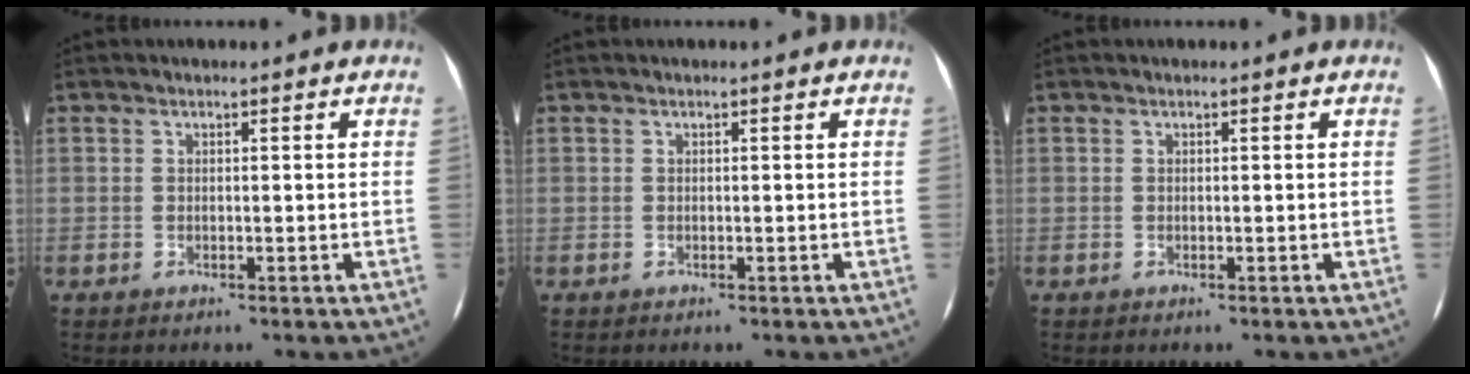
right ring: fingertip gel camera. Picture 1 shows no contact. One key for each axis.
{"total": 0.0}
{"total": 0.0}